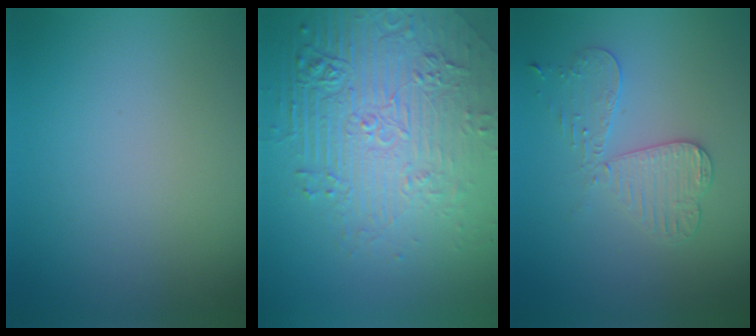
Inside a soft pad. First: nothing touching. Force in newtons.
{"total": 8.1, "press": 5.7, "slide": 5.7}
{"total": 3.3, "press": 3.2, "slide": 0.9}